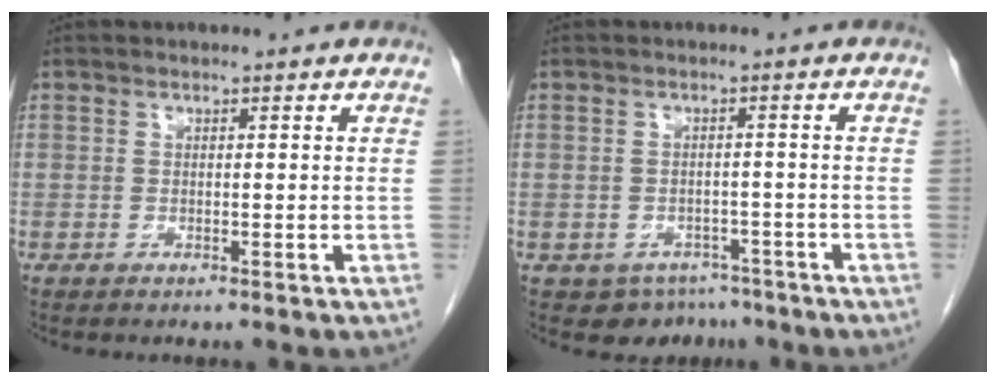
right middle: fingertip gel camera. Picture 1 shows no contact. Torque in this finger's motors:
{"motor_torque": [0.33, -0.18, -0.02, -0.01]}